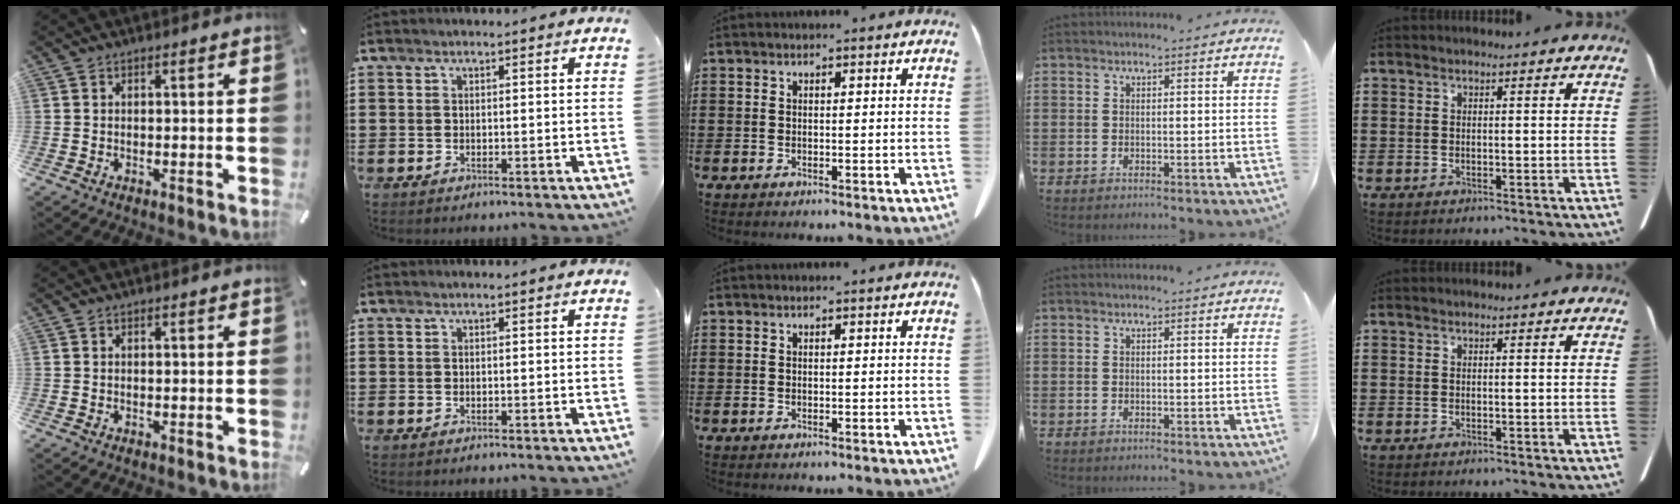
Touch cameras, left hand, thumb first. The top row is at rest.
{}